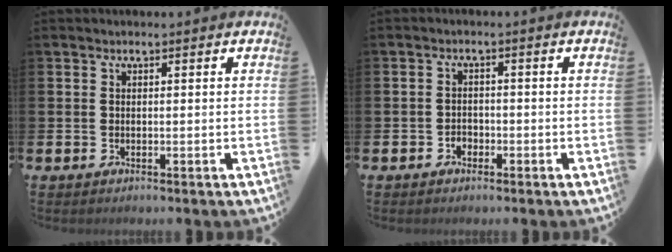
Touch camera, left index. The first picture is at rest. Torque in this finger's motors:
{"motor_torque": [0.07, -0.01, 0.00, 0.02]}